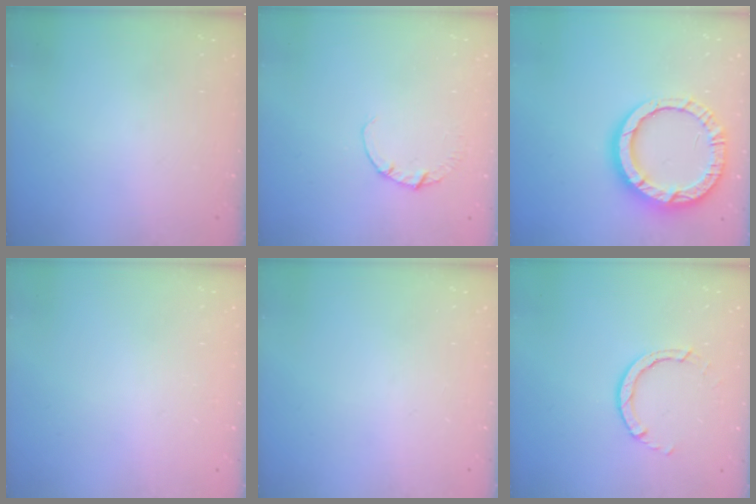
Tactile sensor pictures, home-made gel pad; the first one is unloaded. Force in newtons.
{"total": 1.9, "press": 1.9, "slide": 0.3}
{"total": 19.2, "press": 19.1, "slide": 1.9}
{"total": 2.4, "press": 2.4, "slide": 0.2}
{"total": 0.0}
{"total": 3.7, "press": 3.7, "slide": 0.4}